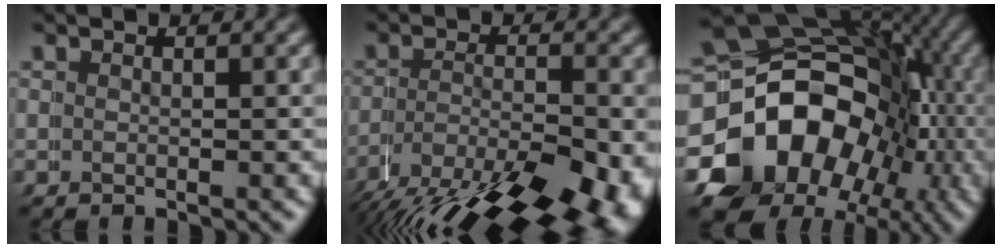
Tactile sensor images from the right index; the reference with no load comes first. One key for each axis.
{"total": 10.8, "fx": -4.6, "fy": 5.1, "fz": 8.3, "tx": -0.138, "ty": -0.045, "tz": -0.052}
{"total": 22.7, "fx": -2.8, "fy": 18.3, "fz": 13.1, "tx": -0.231, "ty": -0.059, "tz": -0.037}